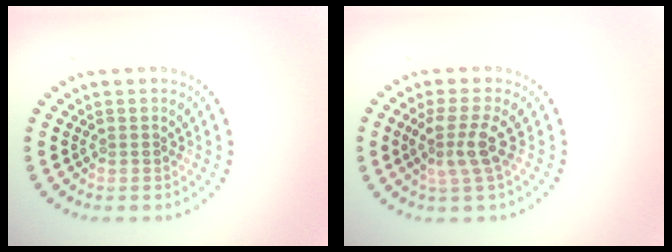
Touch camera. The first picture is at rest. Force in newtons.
{"total": 2.8, "press": 2.1, "slide": 1.8}